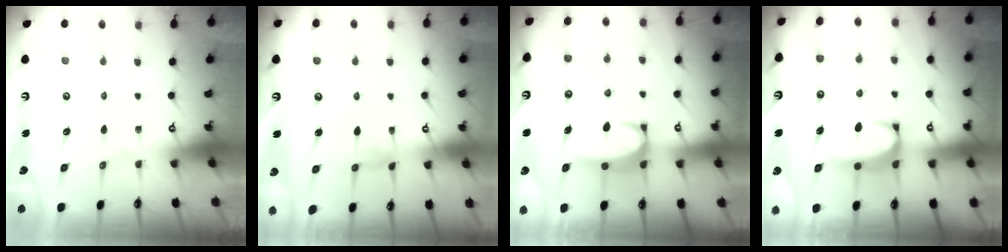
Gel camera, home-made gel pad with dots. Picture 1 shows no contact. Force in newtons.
{"total": 1.0, "press": 0.8, "slide": 0.5}
{"total": 3.6, "press": 3.5, "slide": 0.9}
{"total": 2.0, "press": 1.9, "slide": 0.7}